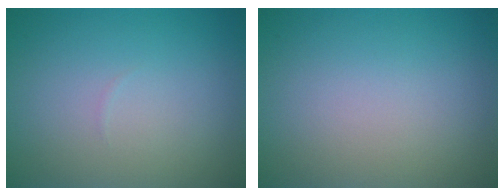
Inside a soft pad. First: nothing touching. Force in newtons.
{"total": 0.0}